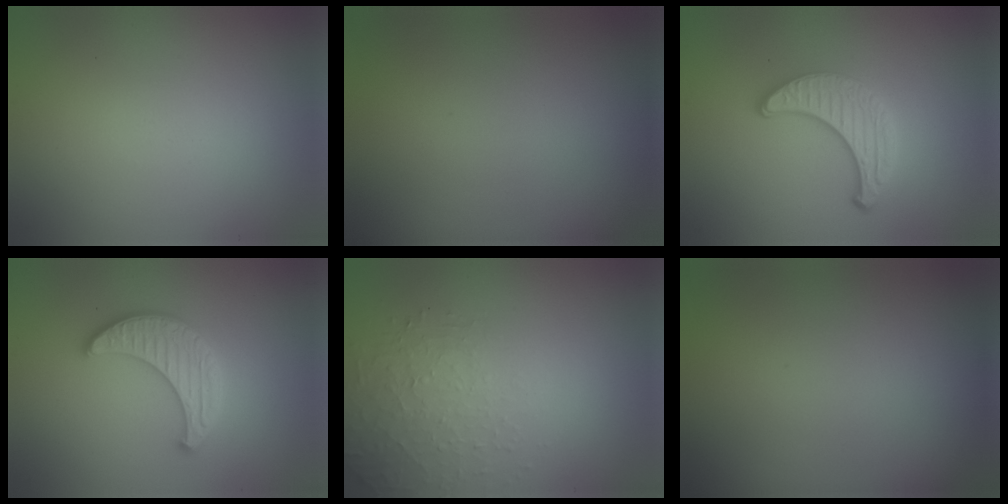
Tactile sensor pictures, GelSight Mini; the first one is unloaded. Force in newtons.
{"total": 0.0}
{"total": 3.7, "press": 3.2, "slide": 1.8}
{"total": 3.8, "press": 3.5, "slide": 1.4}
{"total": 1.5, "press": 0.8, "slide": 1.3}
{"total": 0.0}